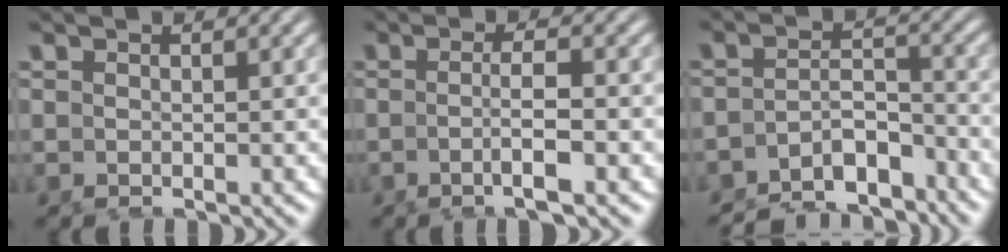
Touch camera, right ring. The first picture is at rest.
{"total": 3.0, "force": [-0.8, -0.7, 2.8], "torque": [-0.040, 0.003, -0.015]}
{"total": 6.8, "force": [-6.2, 2.0, 2.0], "torque": [-0.018, -0.017, -0.097]}